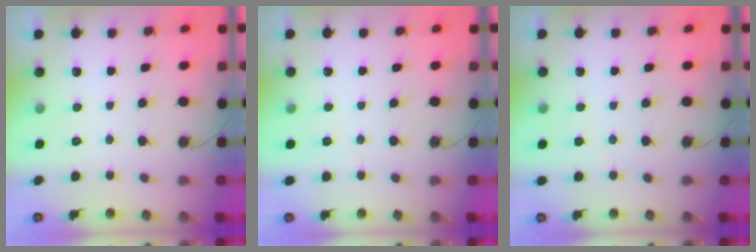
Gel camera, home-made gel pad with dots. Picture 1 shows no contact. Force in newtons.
{"total": 2.1, "press": 1.9, "slide": 0.7}
{"total": 2.9, "press": 1.5, "slide": 2.5}